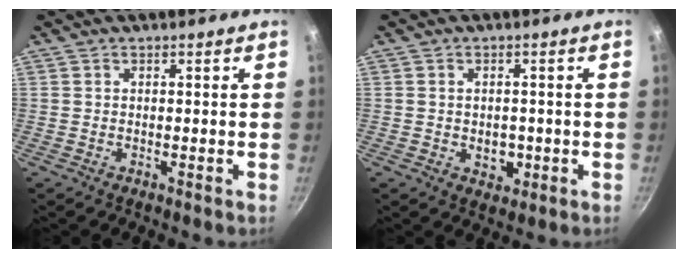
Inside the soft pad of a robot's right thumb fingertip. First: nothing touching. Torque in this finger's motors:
{"motor_torque": [-0.26, -0.04, -0.25, 0.11, -0.02]}